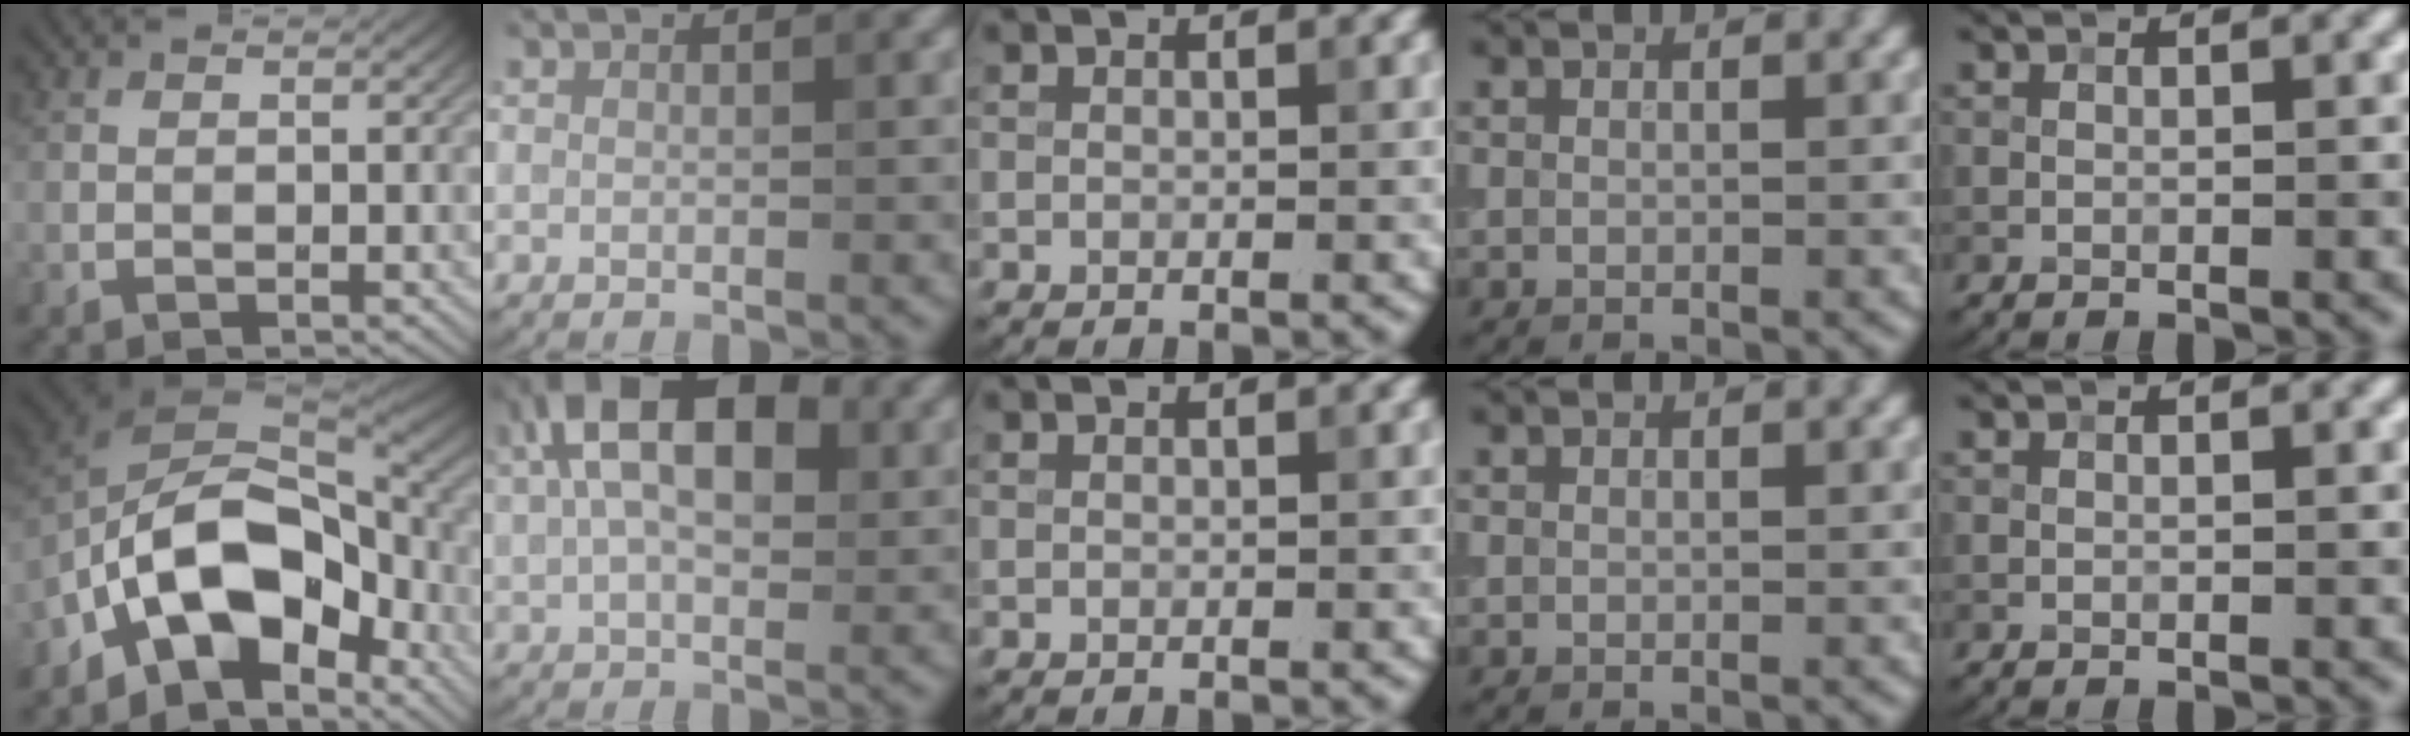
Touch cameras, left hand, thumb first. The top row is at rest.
{"thumb": {"total": 14.5, "force": [-6.6, 8.1, 10.1], "torque": [-0.178, -0.009, -0.132]}, "index": {"total": 11.1, "force": [3.7, 6.3, 8.4], "torque": [-0.137, 0.034, 0.043]}}